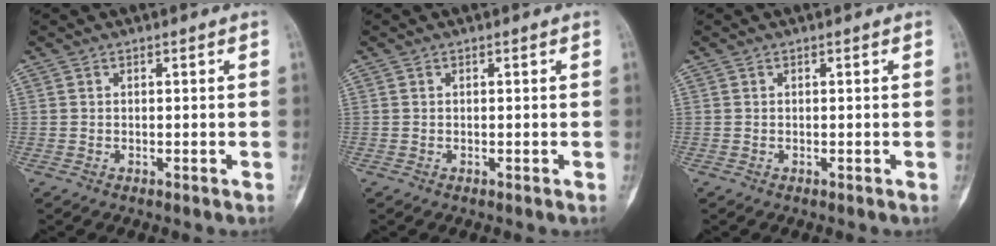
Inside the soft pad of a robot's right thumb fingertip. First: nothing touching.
{"total": 0.0}
{"total": 0.0}